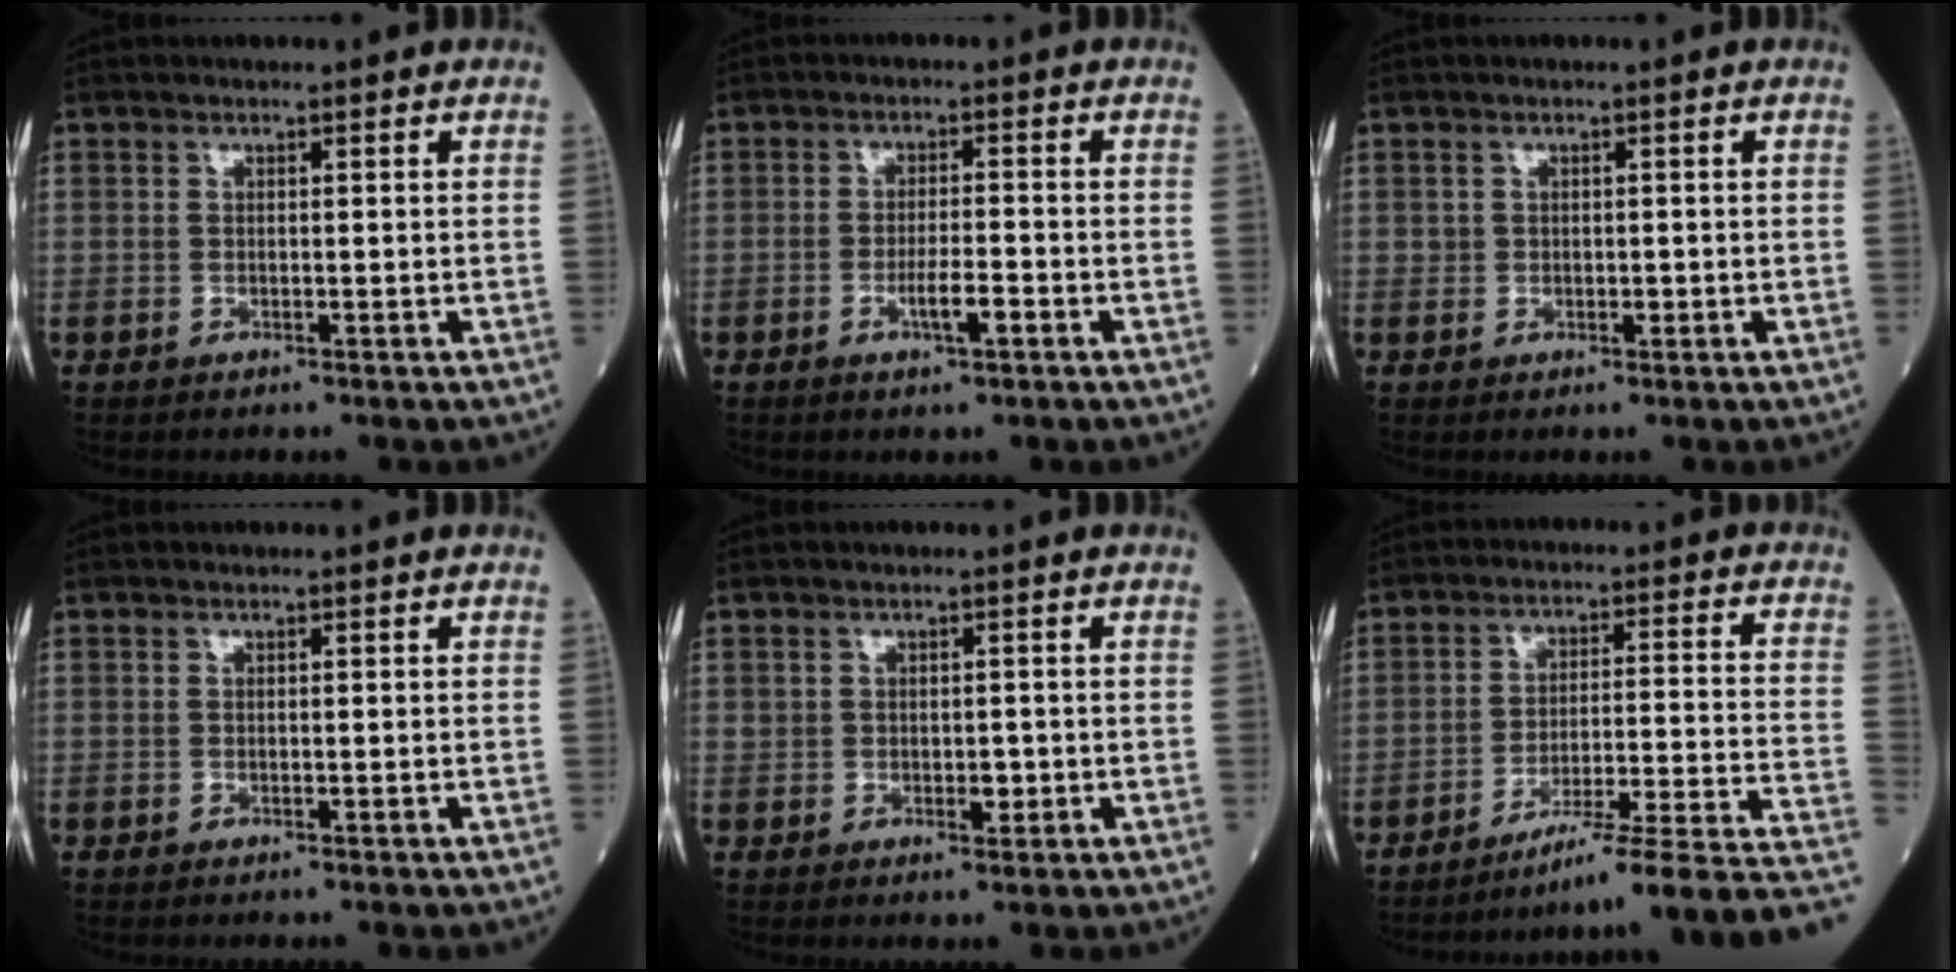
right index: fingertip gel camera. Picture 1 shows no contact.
{"total": 3.9, "force": [-1.6, 0.5, 3.5], "torque": [-0.061, -0.001, -0.027]}
{"total": 1.1, "force": [0.0, 0.9, 0.6], "torque": [-0.009, -0.001, 0.002]}
{"total": 0.0}
{"total": 1.9, "force": [-0.1, 1.3, 1.4], "torque": [-0.020, 0.000, 0.002]}
{"total": 17.0, "force": [-13.8, -2.3, 9.6], "torque": [-0.086, 0.009, -0.198]}